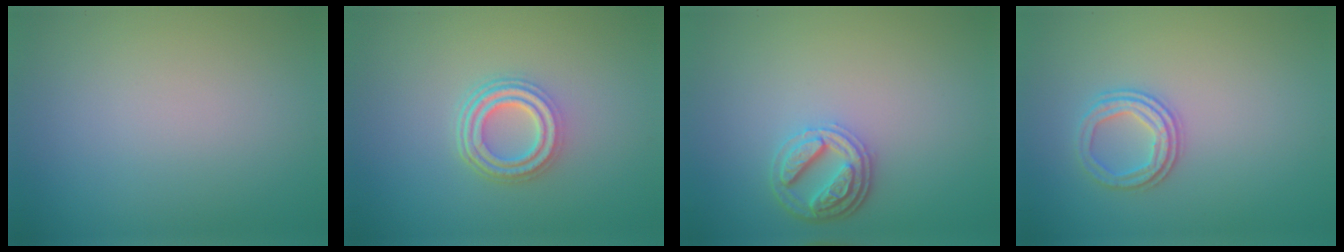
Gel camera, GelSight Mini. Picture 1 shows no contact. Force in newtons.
{"total": 4.5, "press": 3.3, "slide": 3.0}
{"total": 3.7, "press": 3.0, "slide": 2.1}
{"total": 2.5, "press": 2.4, "slide": 0.9}